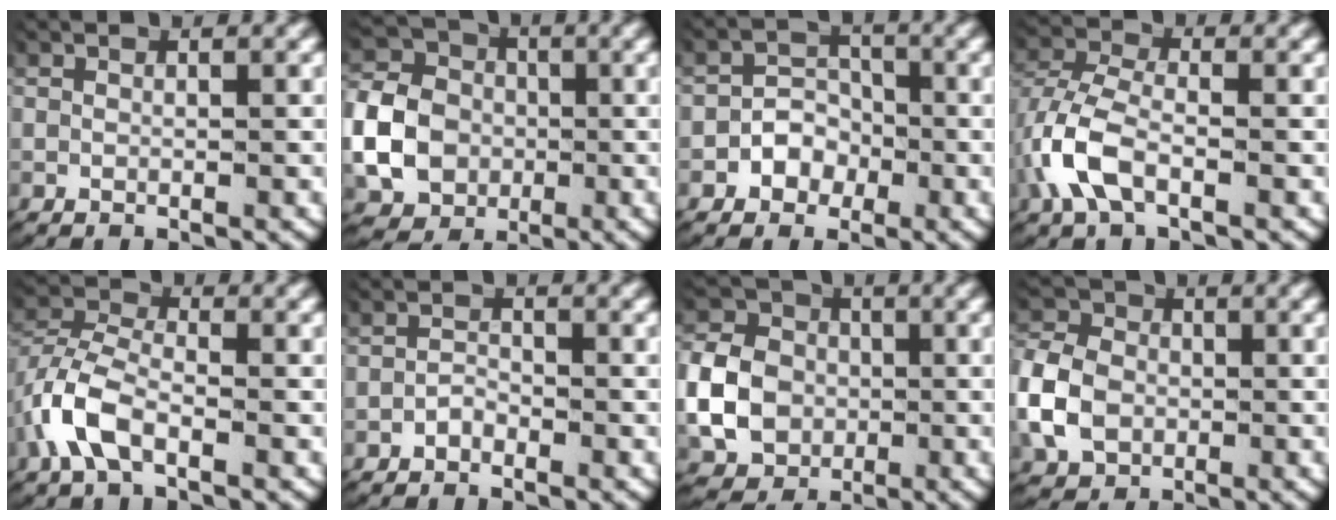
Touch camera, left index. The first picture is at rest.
{"total": 9.1, "force": [-1.1, 8.0, 4.2], "torque": [-0.088, -0.021, -0.021]}
{"total": 3.9, "force": [-1.4, 3.5, 1.2], "torque": [-0.027, -0.007, -0.027]}
{"total": 4.4, "force": [-1.2, 2.8, 3.3], "torque": [-0.094, -0.010, -0.018]}
{"total": 3.8, "force": [-1.6, 2.2, 2.7], "torque": [-0.070, -0.003, -0.032]}
{"total": 1.5, "force": [-1.1, 0.9, 0.3], "torque": [-0.011, -0.007, -0.019]}
{"total": 8.1, "force": [-0.8, 7.0, 3.9], "torque": [-0.080, -0.019, -0.012]}
{"total": 5.6, "force": [-0.6, 4.7, 3.0], "torque": [-0.073, -0.006, -0.010]}